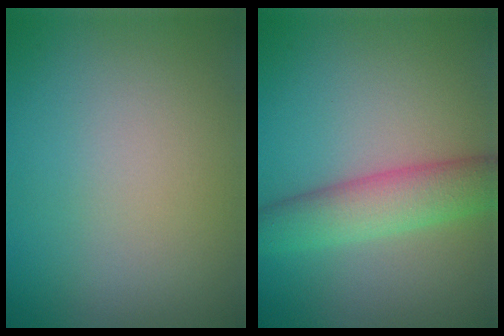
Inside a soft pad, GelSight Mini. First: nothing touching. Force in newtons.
{"total": 4.7, "press": 4.7, "slide": 0.1}